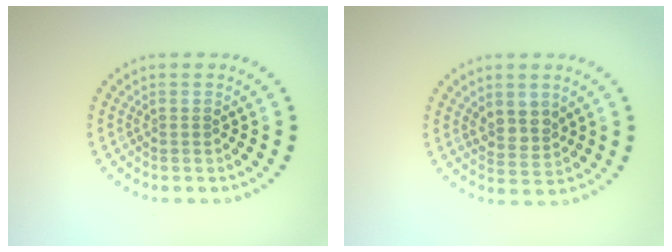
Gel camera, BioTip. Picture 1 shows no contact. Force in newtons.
{"total": 2.2, "press": 1.9, "slide": 1.2}